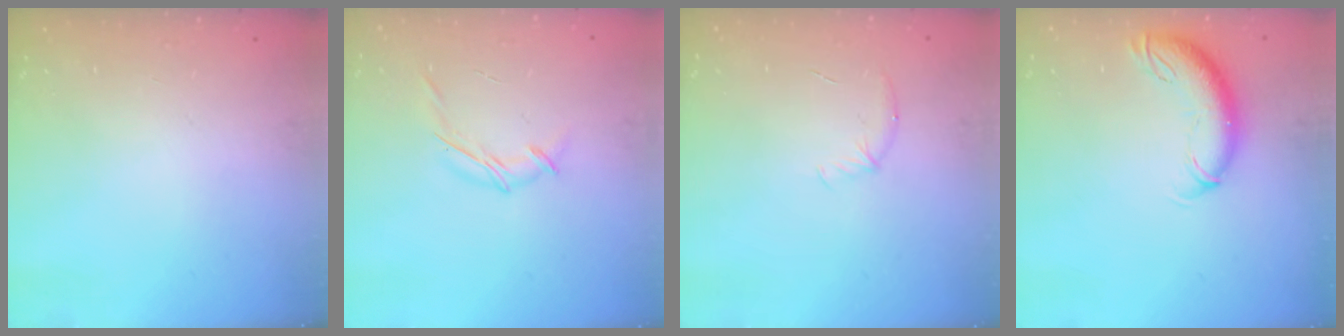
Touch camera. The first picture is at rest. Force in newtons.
{"total": 6.8, "press": 6.7, "slide": 0.9}
{"total": 5.5, "press": 5.3, "slide": 1.4}
{"total": 10.2, "press": 10.0, "slide": 2.3}